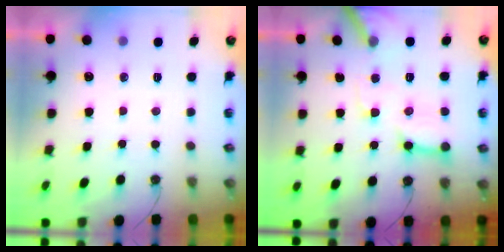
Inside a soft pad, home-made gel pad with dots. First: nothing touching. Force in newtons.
{"total": 13.8, "press": 13.7, "slide": 1.3}